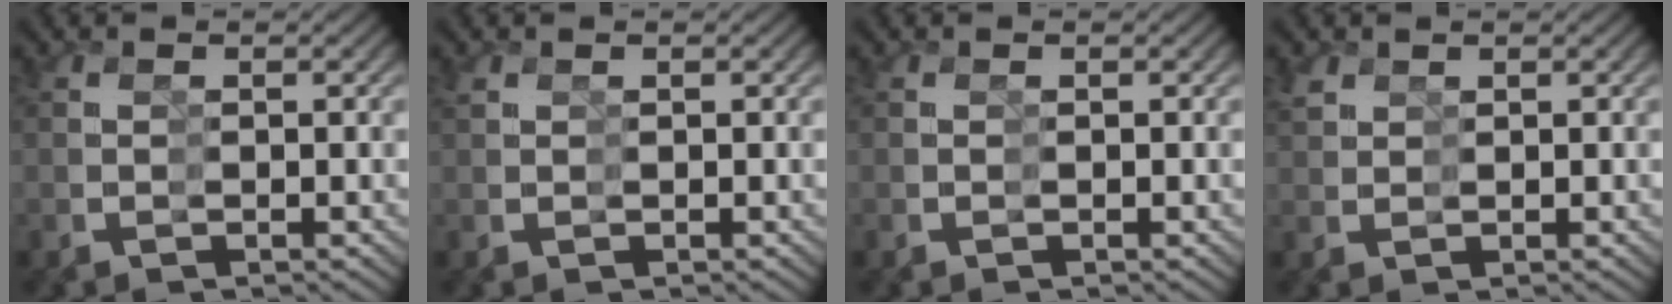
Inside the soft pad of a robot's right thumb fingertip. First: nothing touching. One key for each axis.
{"total": 0.7, "fx": 0.6, "fy": 0.0, "fz": -0.3, "tx": 0.006, "ty": 0.003, "tz": 0.011}
{"total": 0.0}
{"total": 2.0, "fx": 1.9, "fy": 0.1, "fz": -0.8, "tx": 0.015, "ty": 0.007, "tz": 0.032}